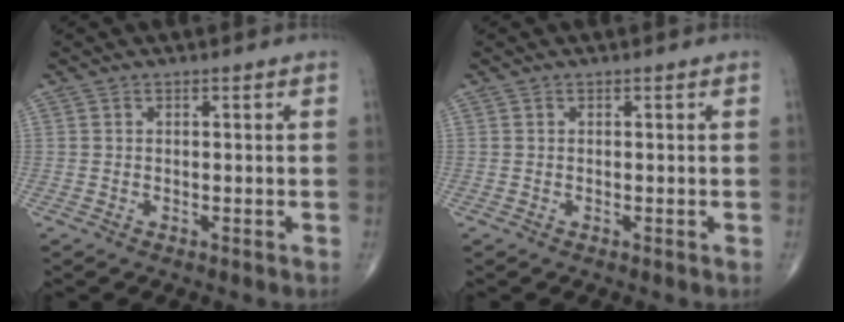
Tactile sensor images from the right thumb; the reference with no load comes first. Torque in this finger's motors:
{"motor_torque": [0.00, 0.00, 0.00, 0.00, 0.00]}